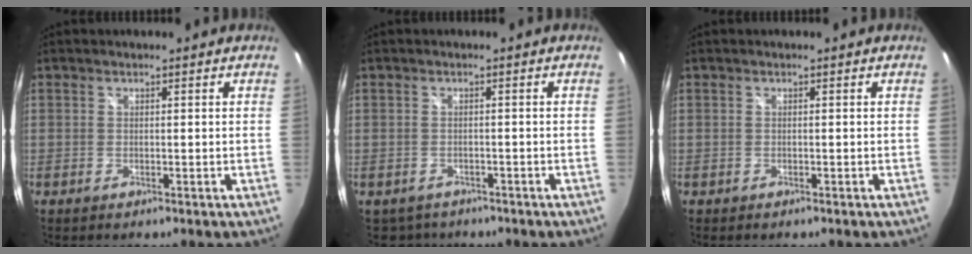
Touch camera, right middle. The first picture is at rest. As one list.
[{"total": 2.8, "force": [-2.2, 1.8, 0.1], "torque": [-0.009, -0.004, -0.032]}, {"total": 0.0}]